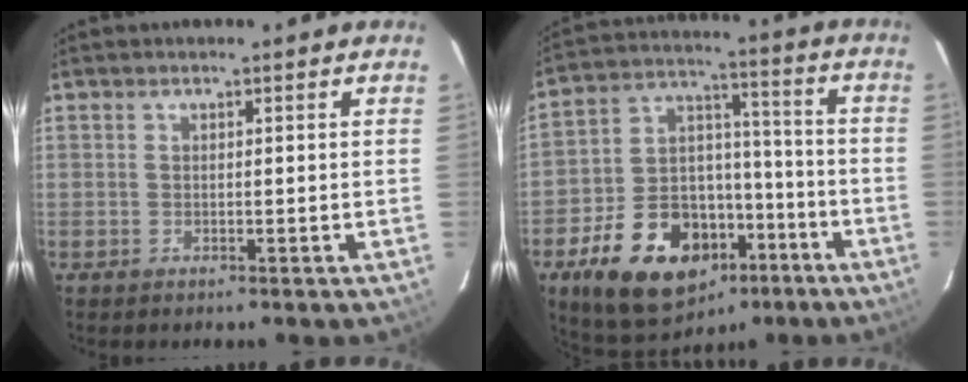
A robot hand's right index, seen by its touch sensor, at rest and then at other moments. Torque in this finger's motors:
{"motor_torque": [1.79, -0.35, 0.71, 0.11]}